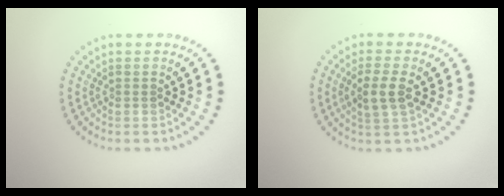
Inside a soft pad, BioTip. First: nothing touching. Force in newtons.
{"total": 2.7, "press": 2.6, "slide": 0.7}